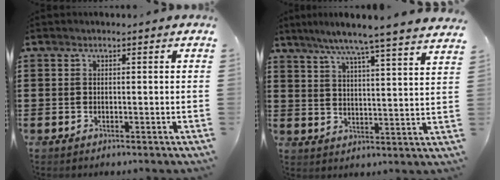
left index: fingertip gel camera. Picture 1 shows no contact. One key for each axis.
{"total": 6.6, "fx": 5.8, "fy": -1.3, "fz": 2.9, "tx": -0.078, "ty": -0.040, "tz": 0.096}